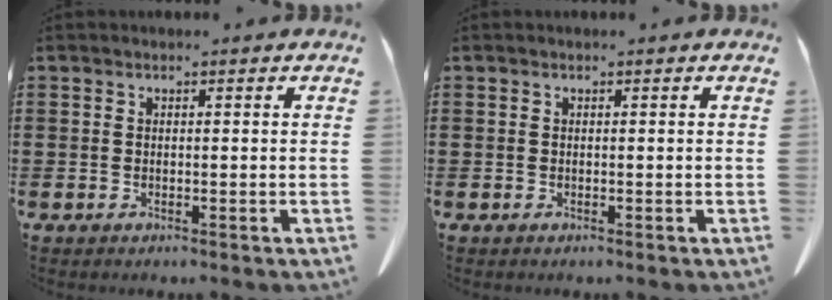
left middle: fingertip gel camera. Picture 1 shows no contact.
{"total": 0.0}